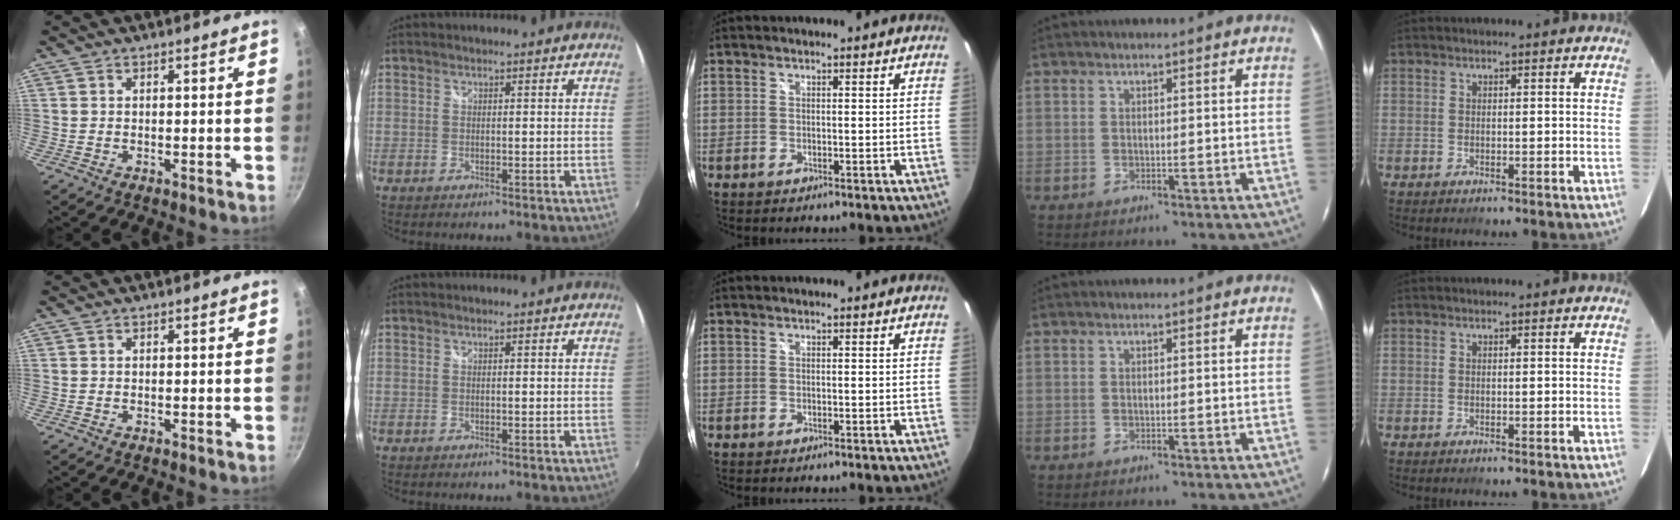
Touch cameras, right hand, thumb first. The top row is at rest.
{}